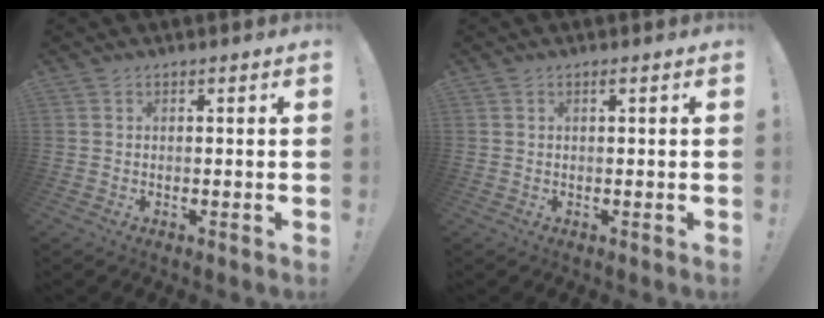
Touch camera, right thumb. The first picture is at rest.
{"total": 0.6, "force": [0.2, -0.2, 0.6], "torque": [-0.011, -0.001, 0.002]}